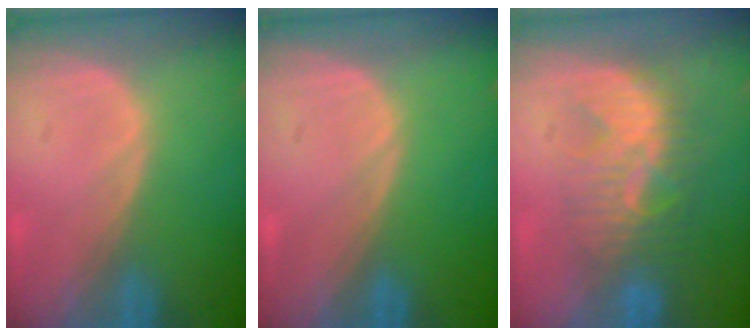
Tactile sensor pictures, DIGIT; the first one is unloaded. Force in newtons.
{"total": 0.0}
{"total": 7.7, "press": 7.2, "slide": 2.6}